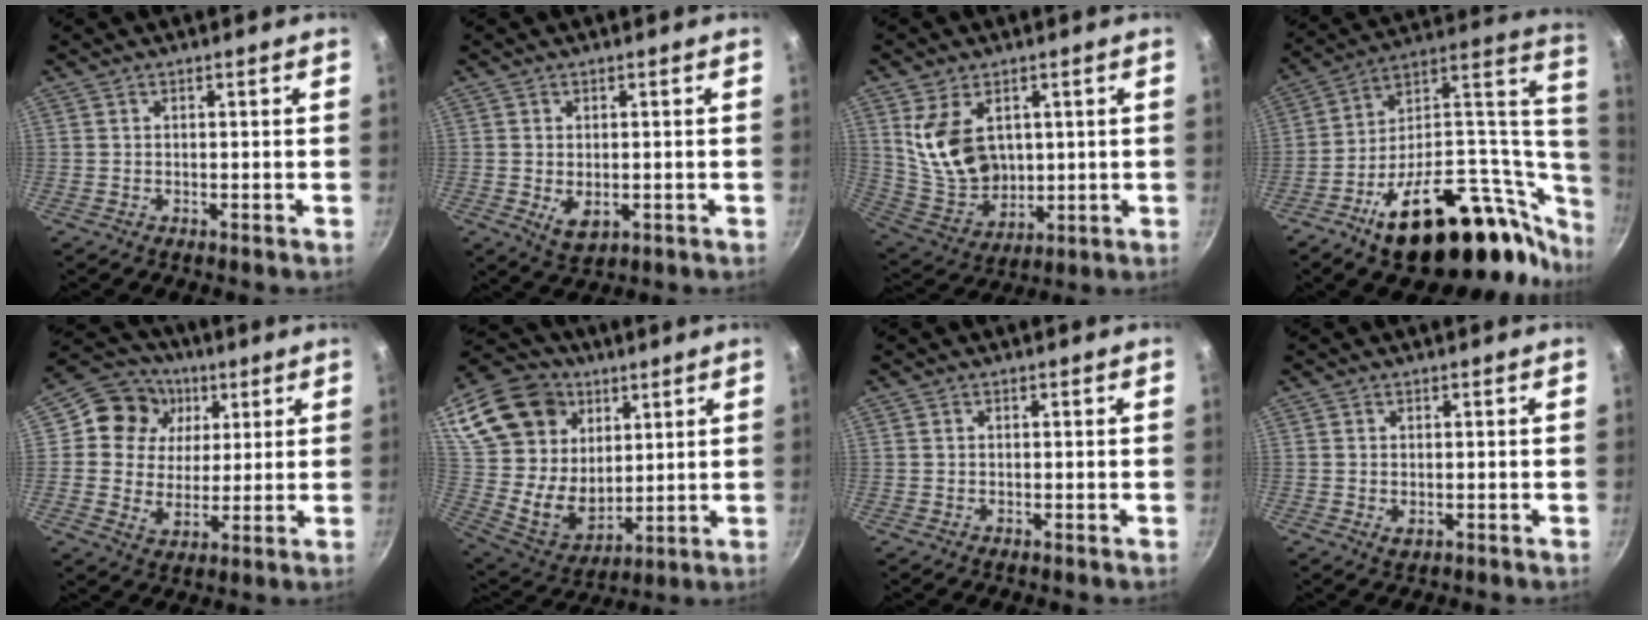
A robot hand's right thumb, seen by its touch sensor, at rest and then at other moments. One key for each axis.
{"total": 4.5, "fx": -0.7, "fy": 2.9, "fz": 3.4, "tx": -0.054, "ty": -0.012, "tz": -0.005}
{"total": 13.4, "fx": 3.6, "fy": 9.3, "fz": 9.0, "tx": -0.141, "ty": -0.034, "tz": 0.089}
{"total": 34.2, "fx": -7.3, "fy": 18.9, "fz": 27.5, "tx": -0.367, "ty": 0.056, "tz": -0.100}
{"total": 12.8, "fx": 3.9, "fy": 11.1, "fz": 4.9, "tx": -0.053, "ty": -0.006, "tz": 0.054}
{"total": 25.6, "fx": 11.6, "fy": 18.9, "fz": 12.7, "tx": -0.240, "ty": -0.030, "tz": 0.224}
{"total": 0.0}
{"total": 1.5, "fx": -0.2, "fy": 1.0, "fz": 1.1, "tx": -0.019, "ty": -0.003, "tz": -0.002}